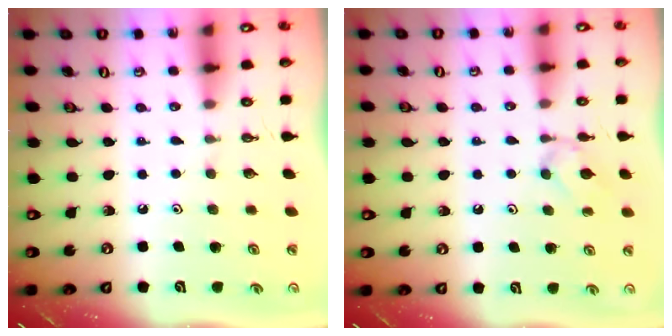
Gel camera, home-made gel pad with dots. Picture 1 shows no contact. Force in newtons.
{"total": 5.7, "press": 5.6, "slide": 1.1}